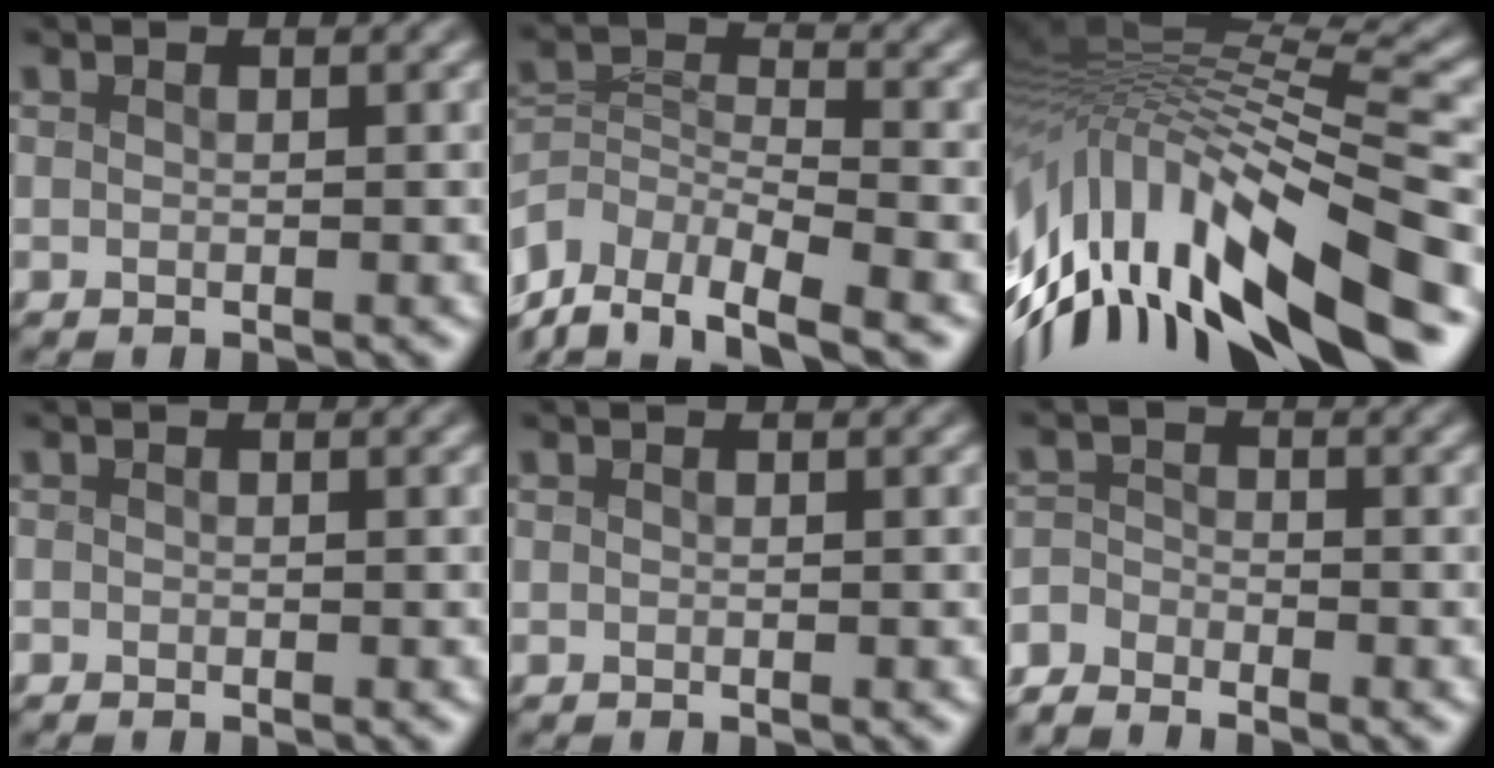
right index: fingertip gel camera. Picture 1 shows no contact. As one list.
[{"total": 8.4, "force": [-4.4, 5.8, 4.3], "torque": [-0.098, -0.028, -0.072]}, {"total": 16.8, "force": [-5.9, 10.7, 11.6], "torque": [-0.230, 0.001, -0.100]}, {"total": 0.6, "force": [-0.3, 0.4, -0.2], "torque": [0.006, 0.003, -0.012]}, {"total": 0.0}, {"total": 3.8, "force": [-3.0, 2.3, 0.5], "torque": [-0.001, -0.003, -0.064]}]